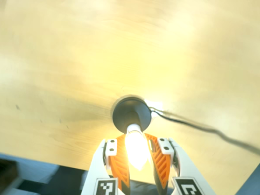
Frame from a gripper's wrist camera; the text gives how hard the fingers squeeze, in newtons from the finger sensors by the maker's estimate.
{"total": 13.8, "left": 13.6, "right": 14.1}